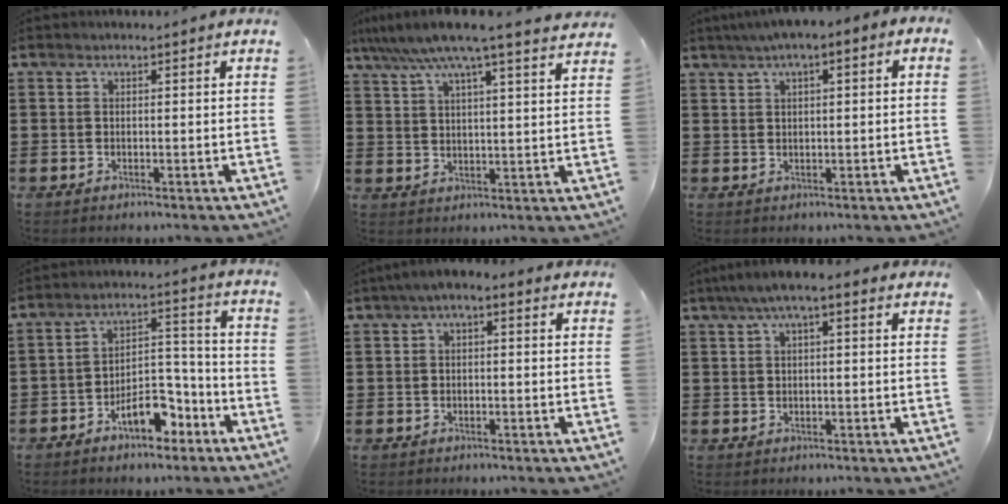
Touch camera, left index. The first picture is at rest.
{"total": 7.8, "force": [6.4, -0.2, 4.4], "torque": [-0.107, -0.026, 0.109]}
{"total": 2.3, "force": [0.3, 0.7, 2.2], "torque": [-0.040, 0.006, 0.003]}
{"total": 8.3, "force": [-5.1, 4.1, 5.1], "torque": [-0.078, 0.022, -0.093]}
{"total": 1.8, "force": [-1.0, 0.7, 1.4], "torque": [-0.025, 0.003, -0.020]}
{"total": 3.2, "force": [1.1, 0.8, 2.9], "torque": [-0.056, 0.007, 0.016]}